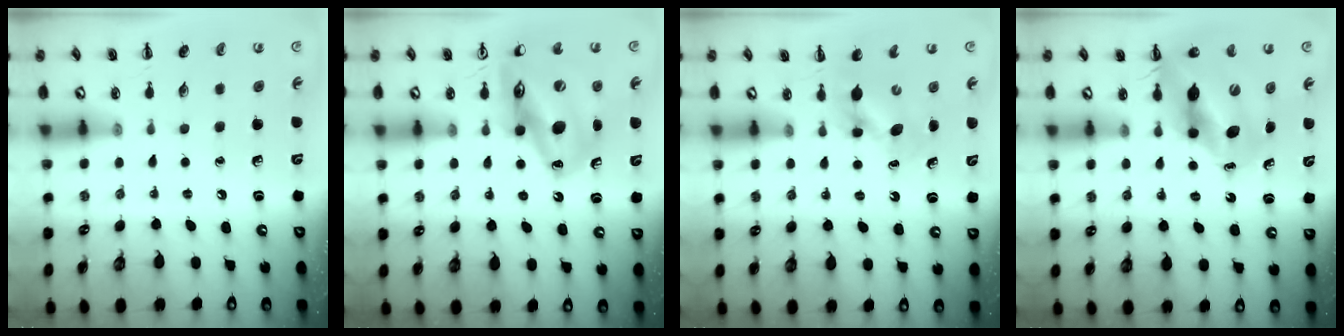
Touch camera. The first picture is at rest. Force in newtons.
{"total": 18.1, "press": 17.8, "slide": 3.5}
{"total": 5.7, "press": 5.6, "slide": 0.8}
{"total": 11.2, "press": 10.8, "slide": 3.2}